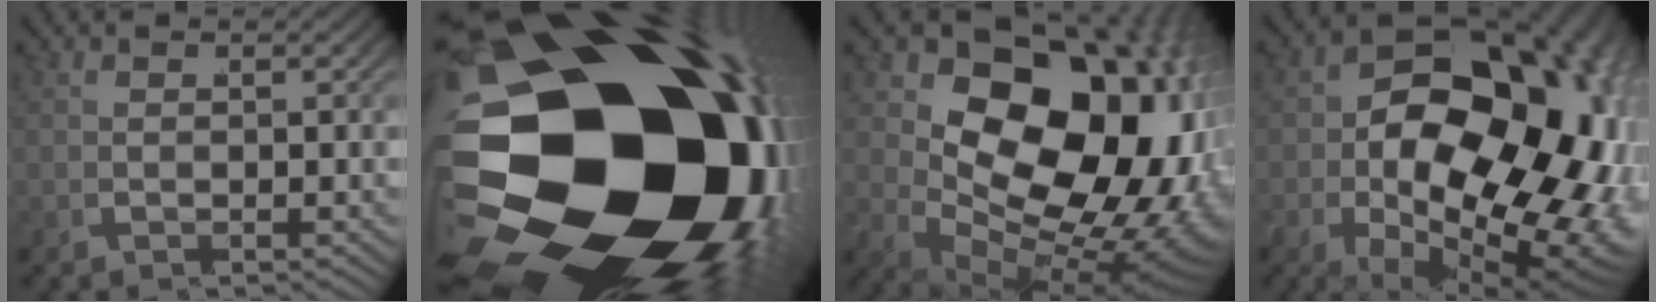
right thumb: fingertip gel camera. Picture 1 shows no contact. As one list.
[{"total": 49.4, "force": [-5.5, 31.6, 37.5], "torque": [-0.574, -0.085, -0.049]}, {"total": 25.5, "force": [0.1, 16.9, 19.1], "torque": [-0.332, -0.062, 0.039]}, {"total": 27.6, "force": [-2.1, 17.9, 20.9], "torque": [-0.323, -0.061, -0.003]}]